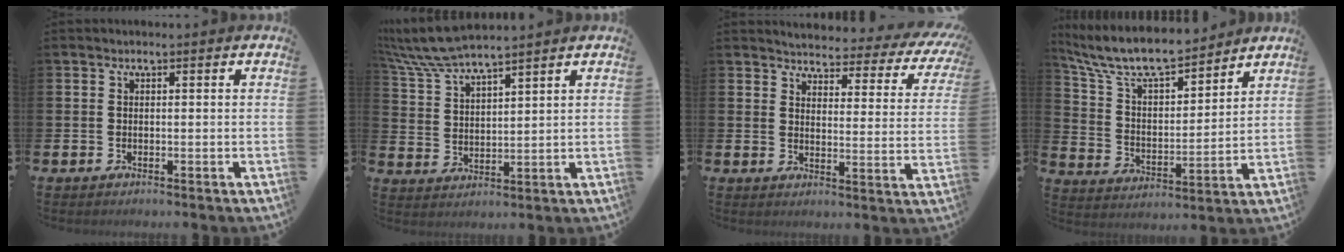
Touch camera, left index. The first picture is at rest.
{"total": 6.8, "force": [6.4, 0.4, 2.3], "torque": [-0.074, -0.026, 0.116]}
{"total": 3.2, "force": [2.9, 0.9, 0.6], "torque": [-0.031, -0.035, 0.042]}
{"total": 9.7, "force": [8.8, 2.2, 3.4], "torque": [-0.111, -0.053, 0.155]}